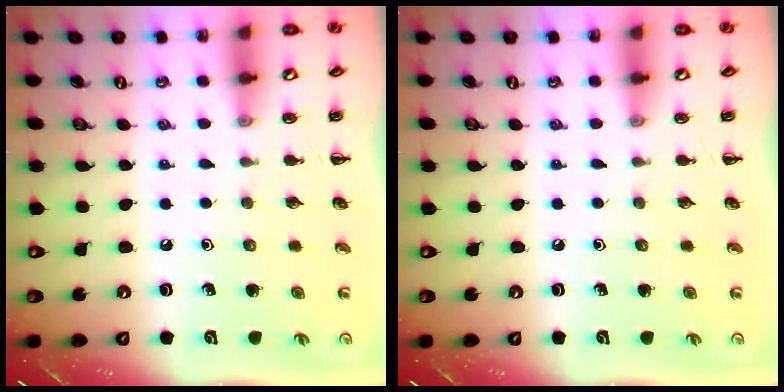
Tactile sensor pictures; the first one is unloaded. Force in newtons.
{"total": 0.0}